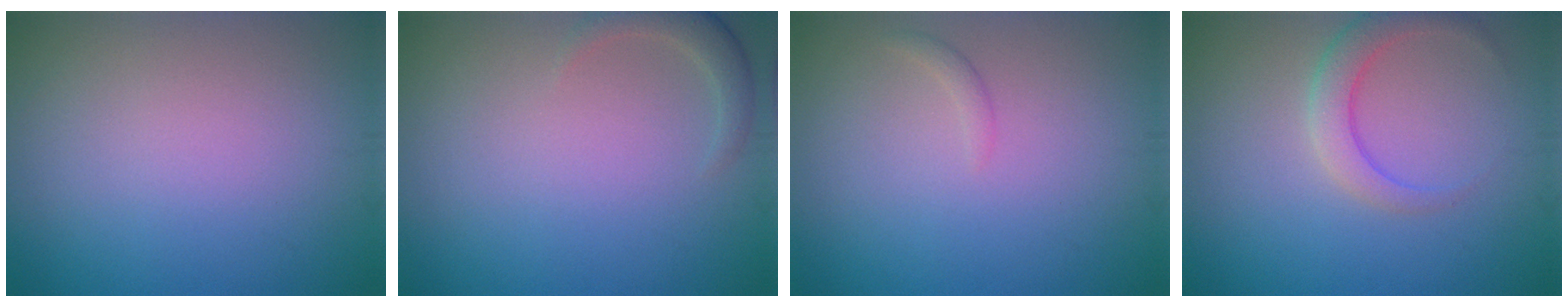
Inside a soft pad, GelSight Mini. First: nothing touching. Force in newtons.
{"total": 1.8, "press": 1.8, "slide": 0.3}
{"total": 0.7, "press": 0.7, "slide": 0.1}
{"total": 2.9, "press": 2.9, "slide": 0.1}